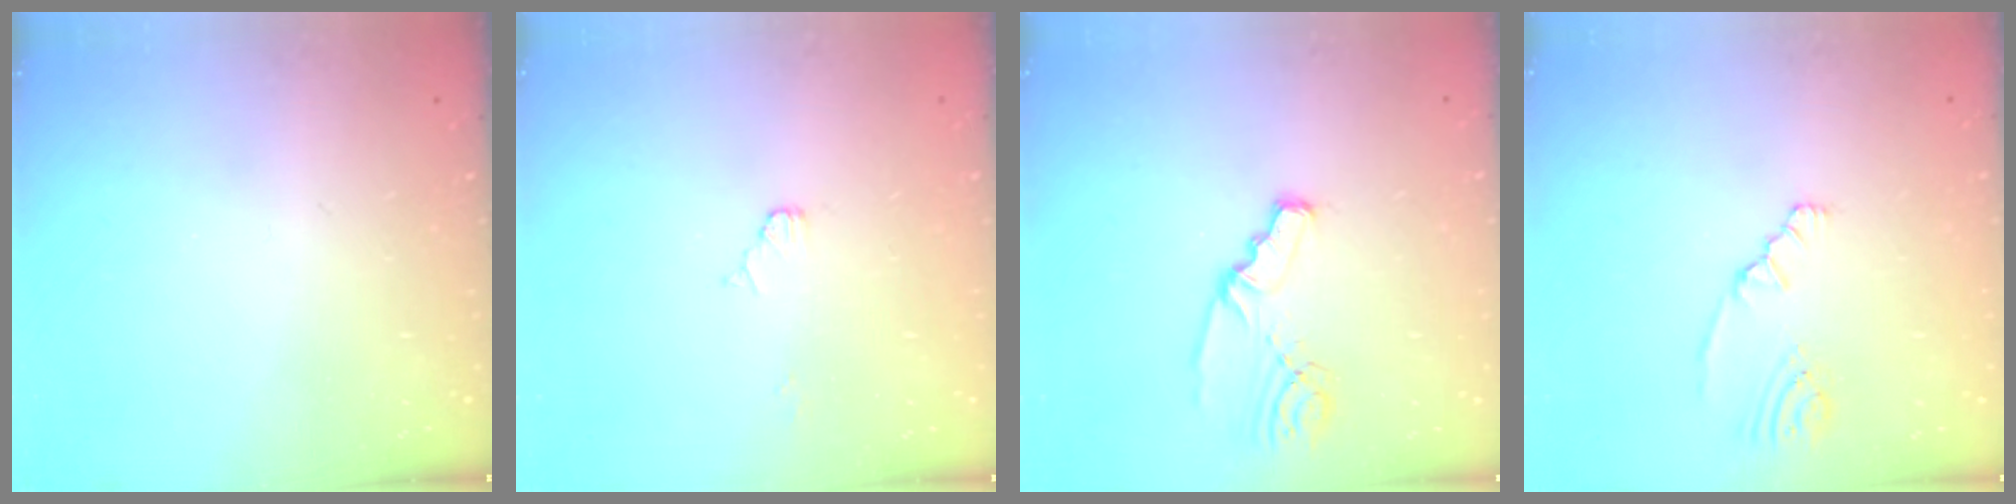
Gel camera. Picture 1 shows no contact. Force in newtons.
{"total": 2.0, "press": 2.0, "slide": 0.2}
{"total": 4.3, "press": 4.3, "slide": 0.4}
{"total": 2.5, "press": 2.2, "slide": 1.1}